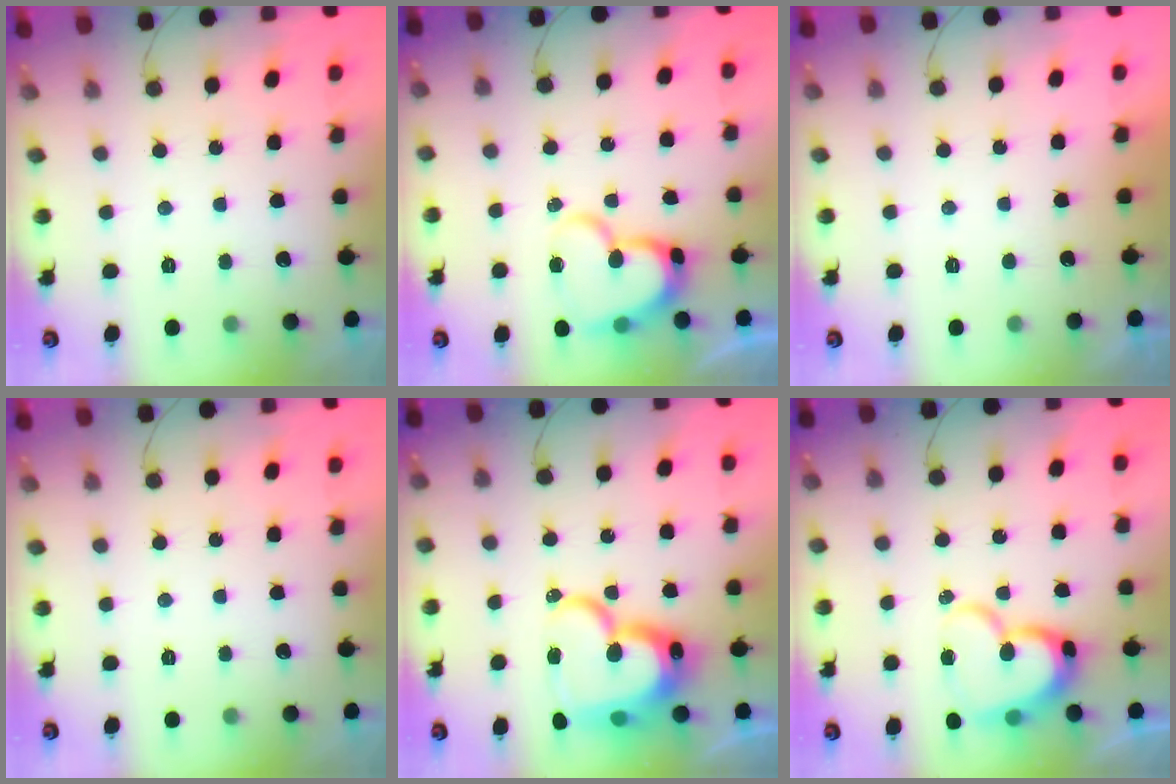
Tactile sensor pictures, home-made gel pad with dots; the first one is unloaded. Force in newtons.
{"total": 14.4, "press": 14.3, "slide": 1.3}
{"total": 1.0, "press": 1.0, "slide": 0.2}
{"total": 0.0}
{"total": 25.1, "press": 25.0, "slide": 1.9}
{"total": 15.1, "press": 15.0, "slide": 1.2}